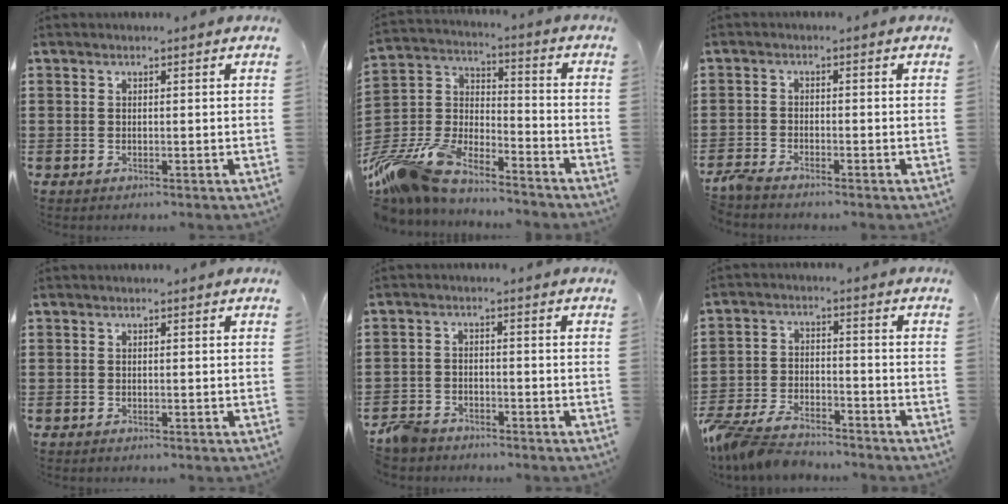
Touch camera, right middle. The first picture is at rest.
{"total": 11.7, "force": [-10.2, 3.7, 4.2], "torque": [-0.116, 0.016, -0.209]}
{"total": 2.3, "force": [-2.2, 0.1, 0.8], "torque": [-0.030, -0.002, -0.049]}
{"total": 0.0}
{"total": 3.6, "force": [-3.3, 1.2, 0.6], "torque": [-0.034, -0.002, -0.074]}
{"total": 7.1, "force": [-6.5, 1.5, 2.2], "torque": [-0.064, 0.003, -0.132]}